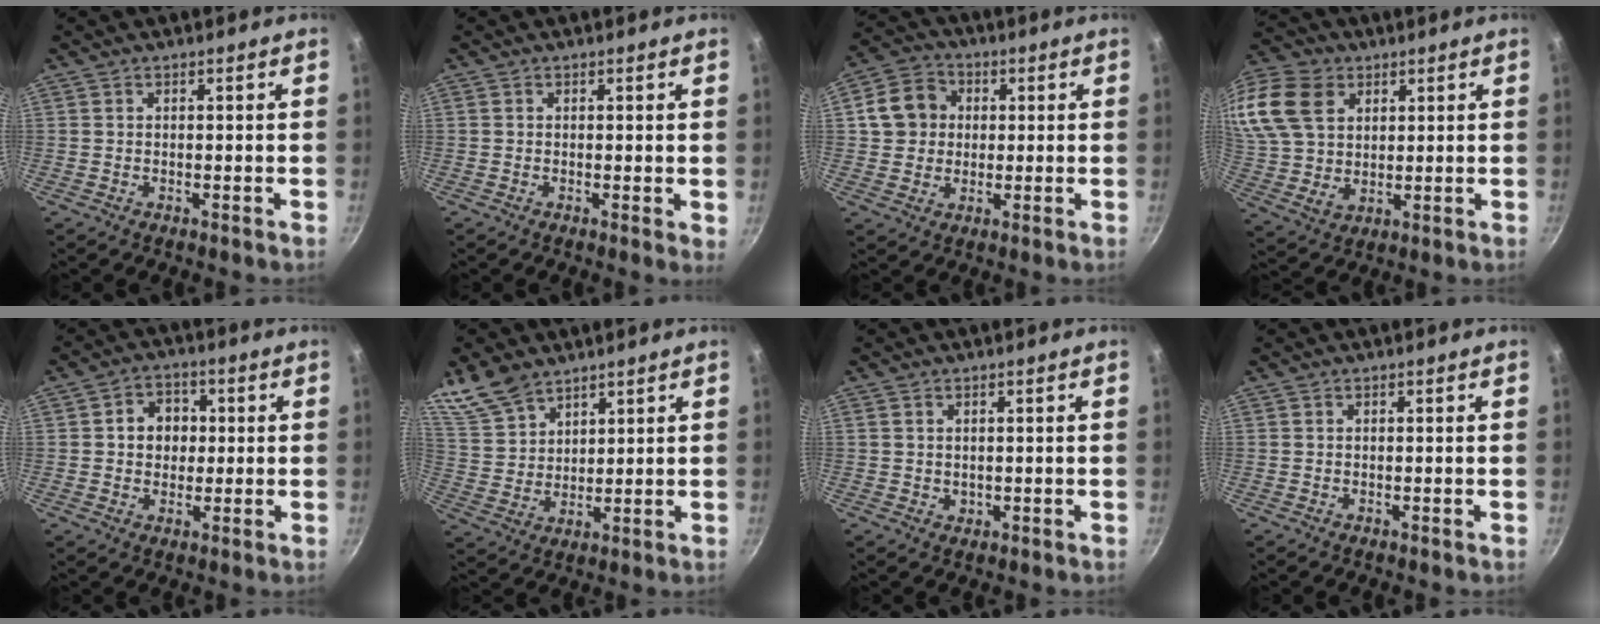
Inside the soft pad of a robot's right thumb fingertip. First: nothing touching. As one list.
[{"total": 1.3, "force": [0.1, 0.4, 1.2], "torque": [-0.017, -0.004, -0.001]}, {"total": 9.3, "force": [1.5, 8.3, 4.1], "torque": [-0.040, 0.012, 0.014]}, {"total": 20.6, "force": [8.1, 14.8, 12.0], "torque": [-0.259, 0.004, 0.157]}, {"total": 6.7, "force": [0.7, 5.7, 3.5], "torque": [-0.023, 0.008, 0.003]}, {"total": 9.6, "force": [7.4, 5.1, 3.4], "torque": [-0.048, -0.024, 0.156]}, {"total": 1.3, "force": [0.4, 1.1, 0.5], "torque": [-0.003, -0.002, 0.008]}, {"total": 0.0}]